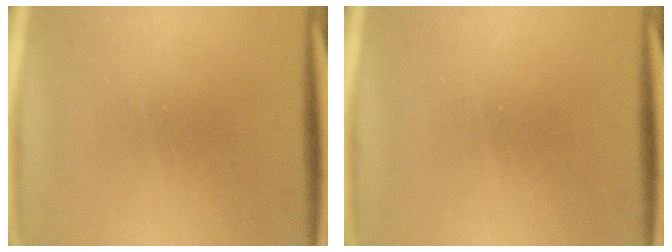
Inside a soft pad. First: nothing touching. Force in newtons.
{"total": 0.0}